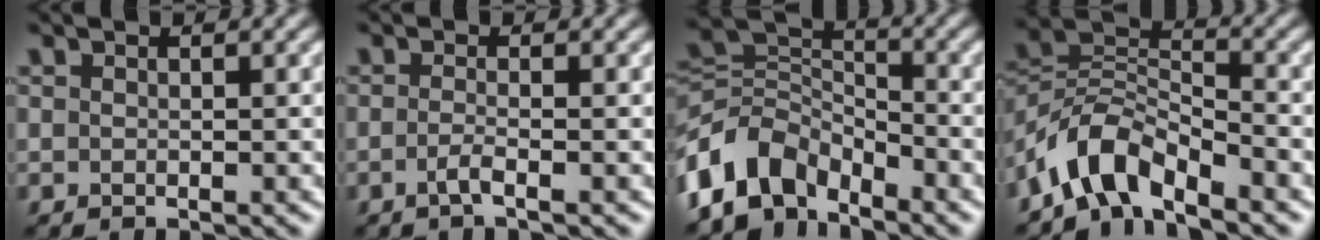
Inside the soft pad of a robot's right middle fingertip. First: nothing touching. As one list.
[{"total": 1.3, "force": [-0.6, 0.2, 1.2], "torque": [-0.022, 0.002, -0.019]}, {"total": 7.8, "force": [-4.9, 4.7, 3.8], "torque": [-0.068, 0.005, -0.106]}, {"total": 5.8, "force": [-4.5, 2.3, 2.9], "torque": [-0.047, 0.006, -0.098]}]